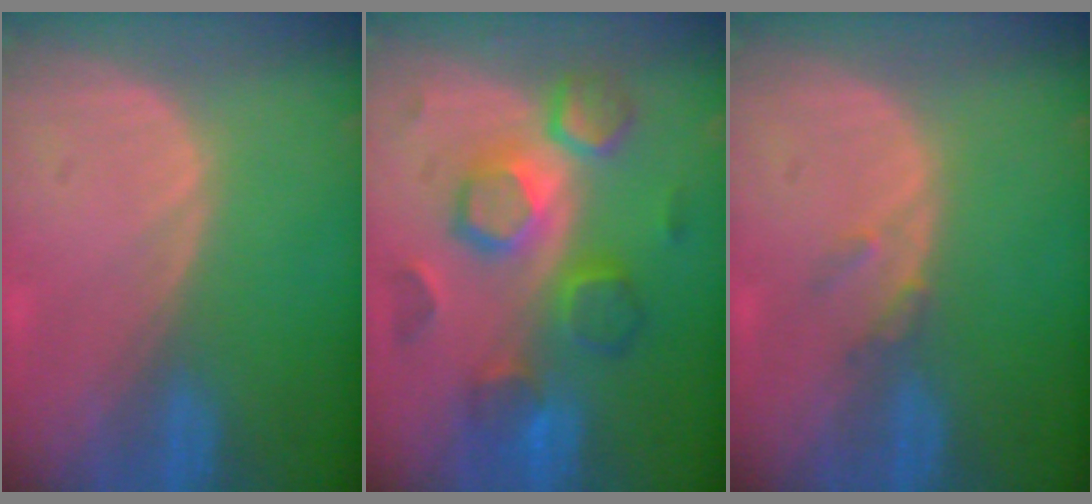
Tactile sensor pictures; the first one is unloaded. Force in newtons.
{"total": 9.5, "press": 9.5, "slide": 0.4}
{"total": 1.6, "press": 1.6, "slide": 0.2}